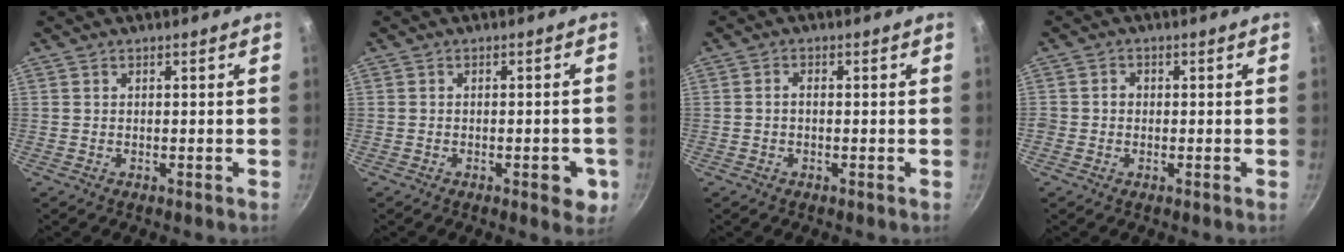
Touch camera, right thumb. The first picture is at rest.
{"total": 4.7, "force": [-1.7, 2.1, 3.9], "torque": [-0.032, 0.006, -0.020]}
{"total": 1.4, "force": [-0.3, 0.9, 1.0], "torque": [-0.017, 0.009, -0.006]}
{"total": 1.8, "force": [-0.3, 1.7, 0.6], "torque": [-0.003, 0.006, -0.008]}